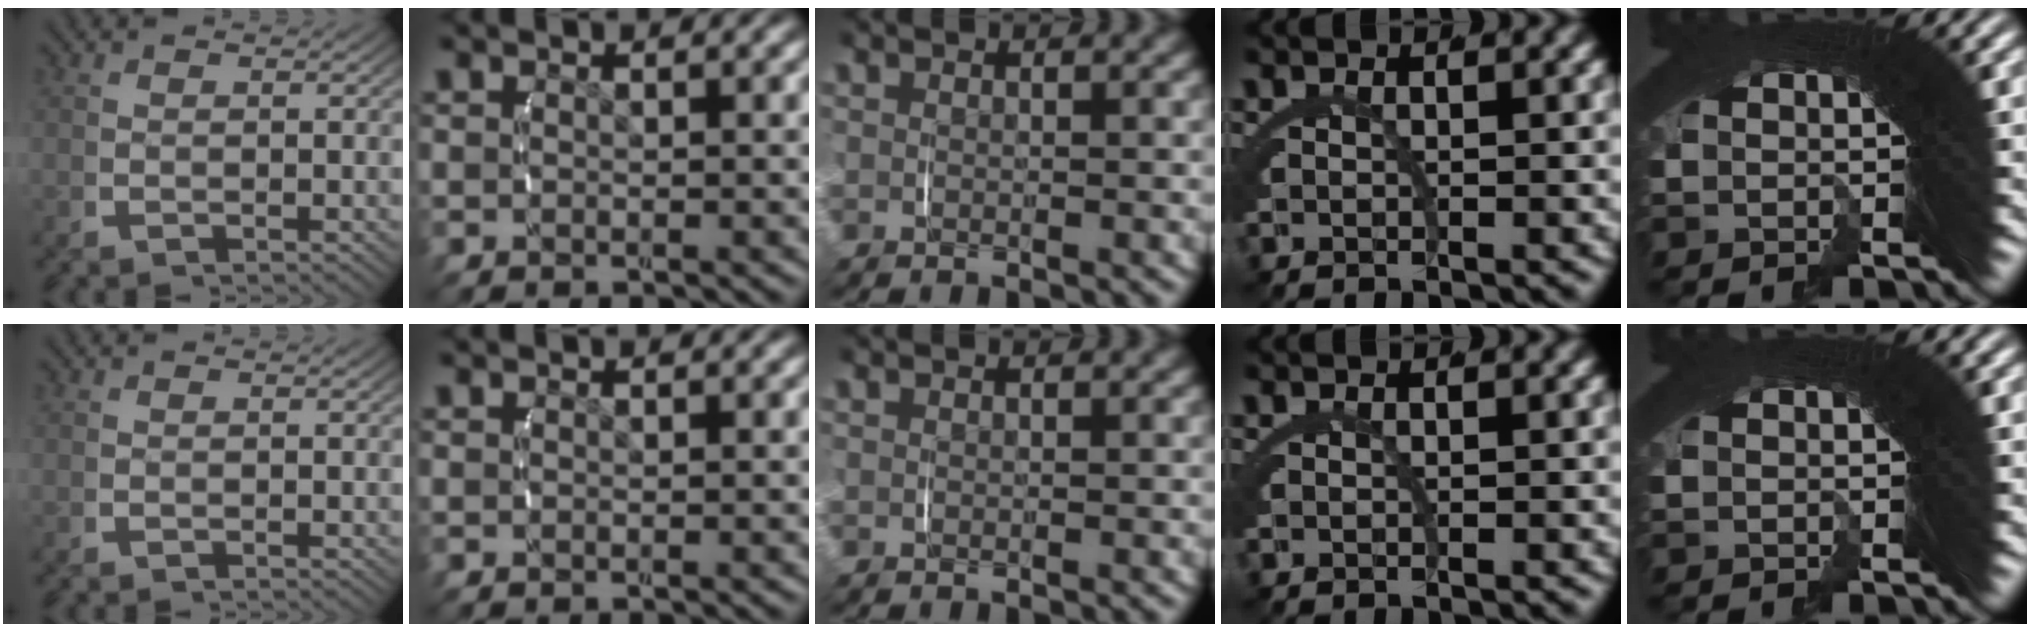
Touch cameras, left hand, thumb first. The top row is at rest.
{}